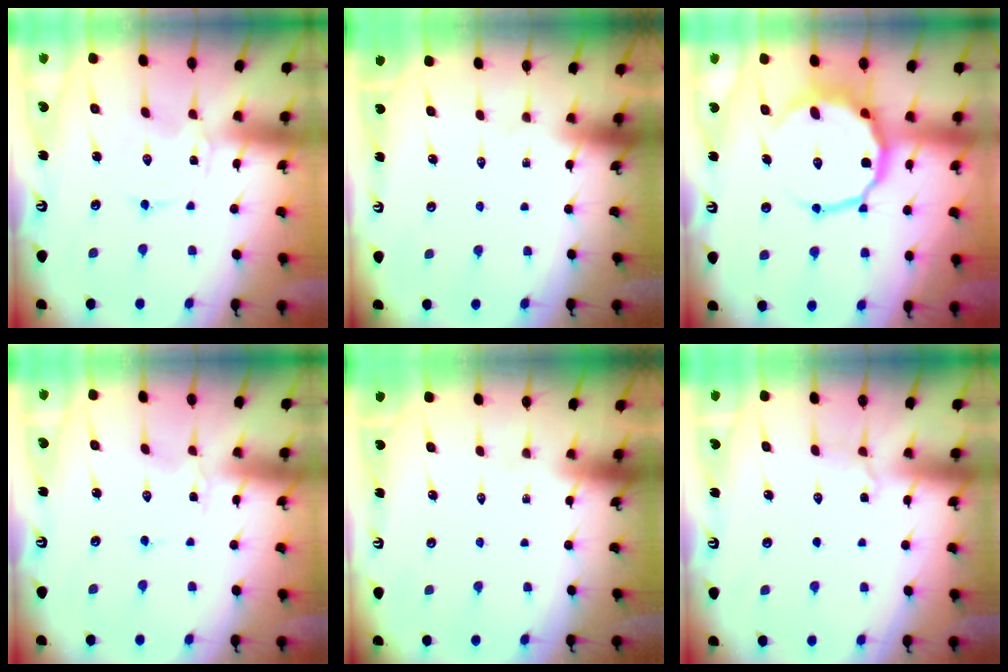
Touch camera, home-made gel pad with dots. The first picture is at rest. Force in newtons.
{"total": 0.0}
{"total": 12.1, "press": 11.7, "slide": 3.0}
{"total": 1.8, "press": 1.7, "slide": 0.3}
{"total": 0.0}
{"total": 3.9, "press": 3.9, "slide": 0.6}